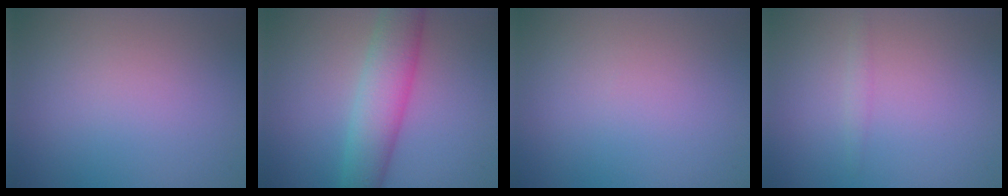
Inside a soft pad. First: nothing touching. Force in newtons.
{"total": 6.2, "press": 6.2, "slide": 0.1}
{"total": 0.0}
{"total": 0.8, "press": 0.8, "slide": 0.1}